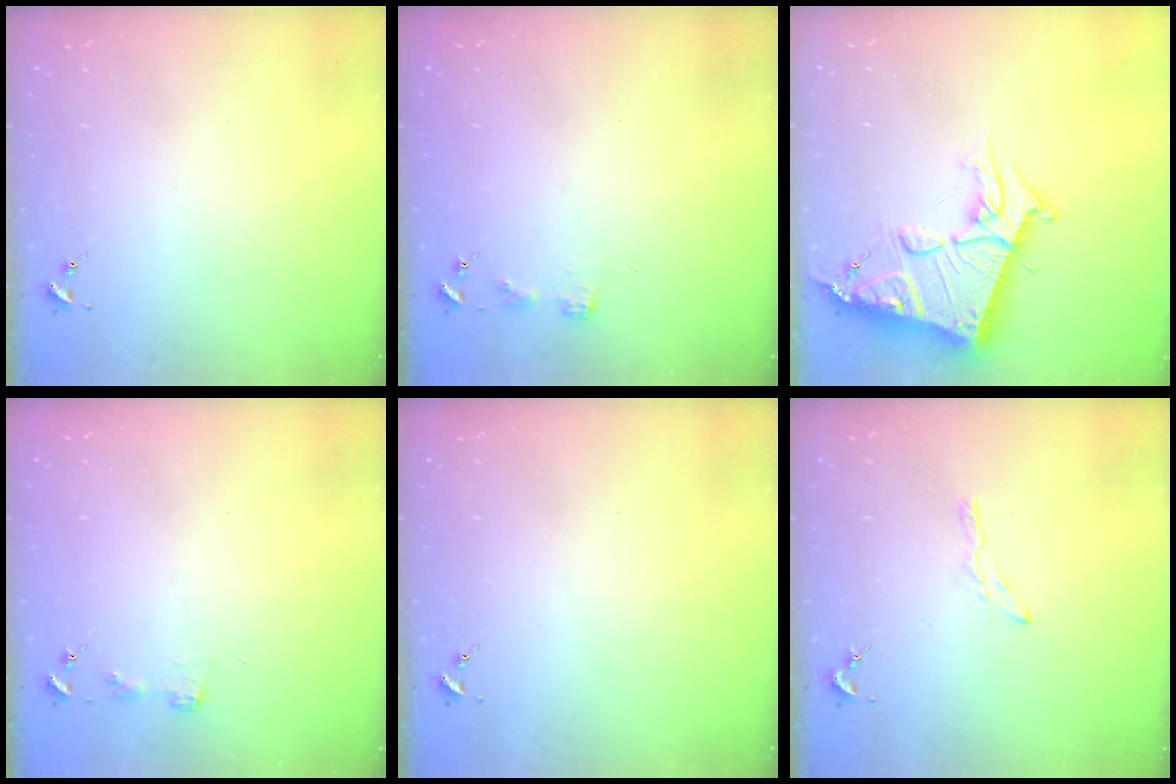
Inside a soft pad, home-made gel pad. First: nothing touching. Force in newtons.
{"total": 2.9, "press": 2.9, "slide": 0.3}
{"total": 18.5, "press": 18.4, "slide": 1.8}
{"total": 2.9, "press": 2.9, "slide": 0.3}
{"total": 0.0}
{"total": 3.2, "press": 3.2, "slide": 0.3}